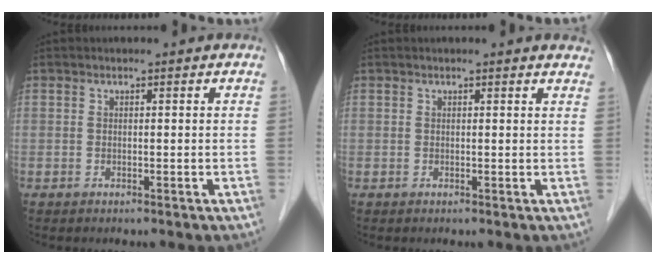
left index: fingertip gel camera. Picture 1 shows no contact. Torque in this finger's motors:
{"motor_torque": [1.07, -1.07, 0.25, 0.03]}